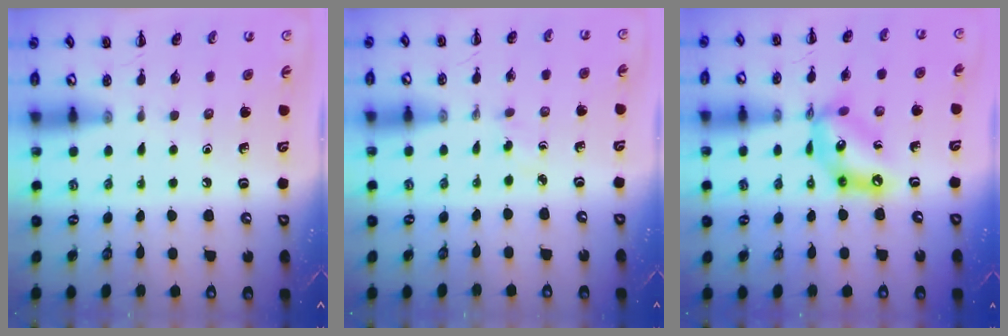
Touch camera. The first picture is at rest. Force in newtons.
{"total": 1.3, "press": 1.2, "slide": 0.6}
{"total": 13.5, "press": 13.0, "slide": 3.6}